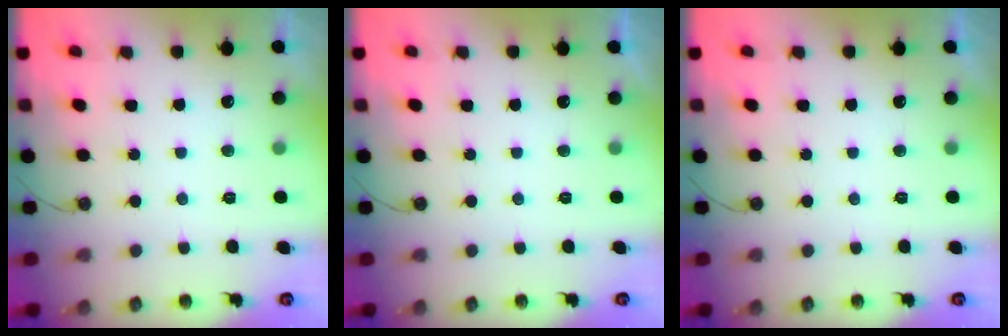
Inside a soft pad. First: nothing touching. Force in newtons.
{"total": 0.0}
{"total": 0.0}